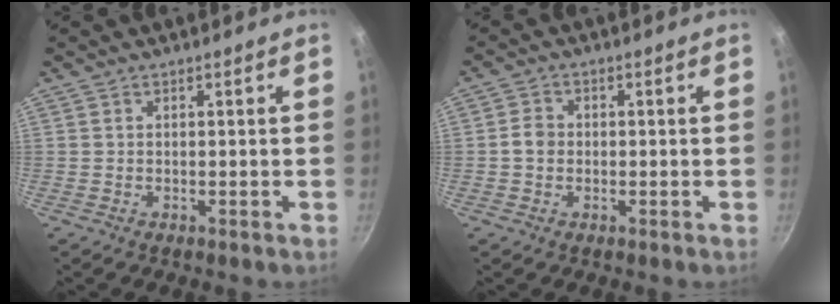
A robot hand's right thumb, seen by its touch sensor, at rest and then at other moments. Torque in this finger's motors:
{"motor_torque": [0.09, 0.54, 0.62, -0.50, 0.02]}